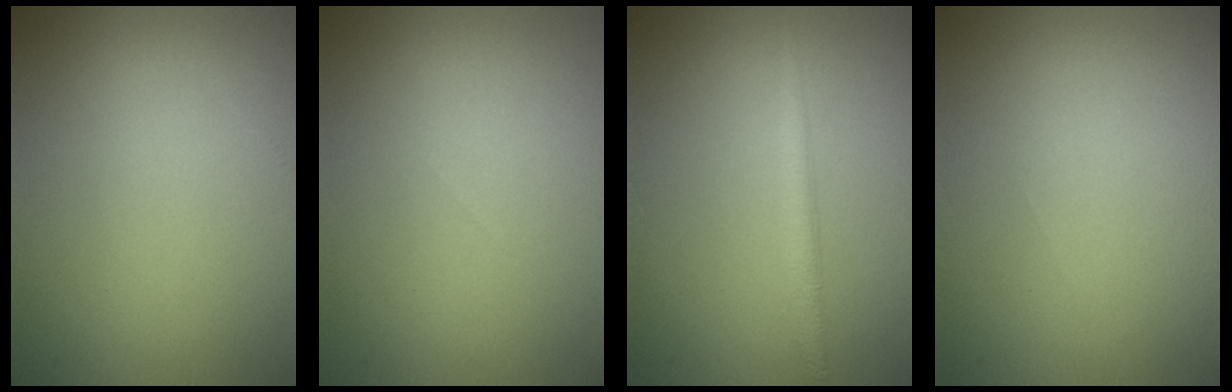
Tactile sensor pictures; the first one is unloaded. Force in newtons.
{"total": 0.0}
{"total": 2.1, "press": 2.1, "slide": 0.1}
{"total": 0.0}